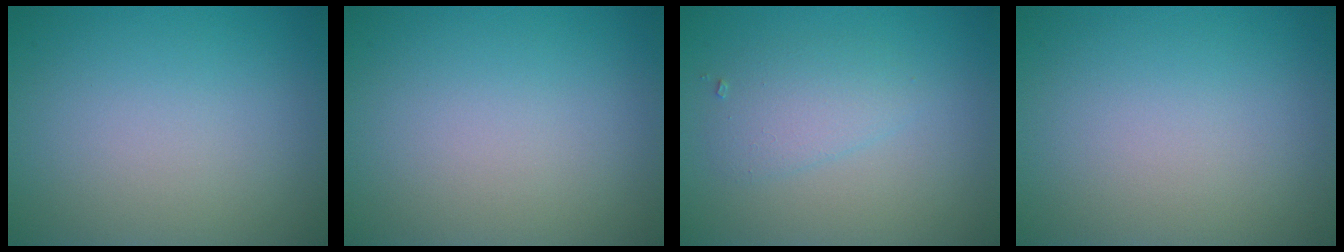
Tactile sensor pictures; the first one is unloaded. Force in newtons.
{"total": 0.0}
{"total": 2.2, "press": 2.2, "slide": 0.1}
{"total": 0.0}